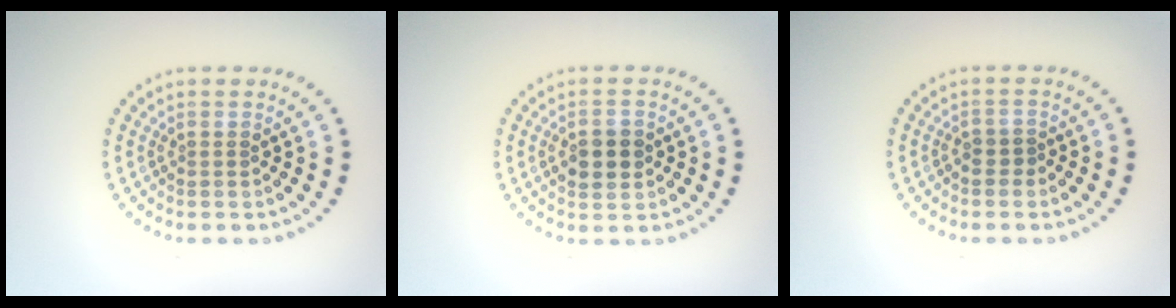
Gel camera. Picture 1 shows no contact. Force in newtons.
{"total": 3.5, "press": 3.5, "slide": 0.2}
{"total": 0.9, "press": 0.6, "slide": 0.7}